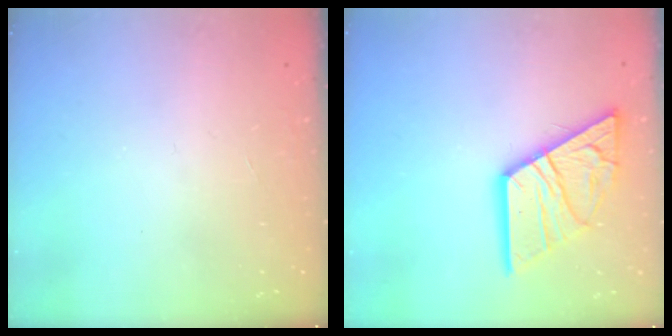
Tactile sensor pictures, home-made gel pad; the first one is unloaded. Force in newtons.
{"total": 19.5, "press": 19.4, "slide": 1.9}